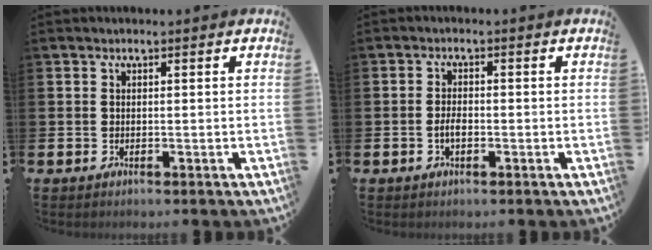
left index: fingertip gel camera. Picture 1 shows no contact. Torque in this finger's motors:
{"motor_torque": [0.54, 0.26, 0.01, 0.02]}